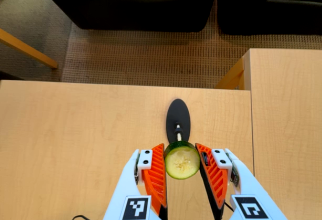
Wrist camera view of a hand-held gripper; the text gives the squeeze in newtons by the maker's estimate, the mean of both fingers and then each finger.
{"total": 10.3, "left": 9.9, "right": 10.7}